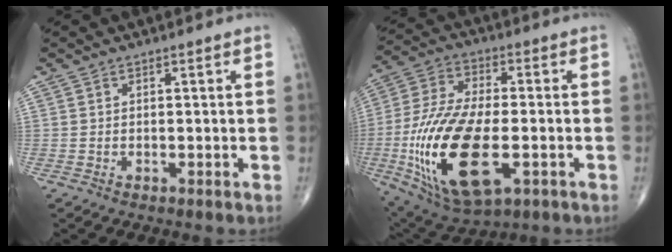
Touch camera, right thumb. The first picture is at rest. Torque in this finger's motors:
{"motor_torque": [1.96, 1.91, 2.74, -0.03, 0.54]}